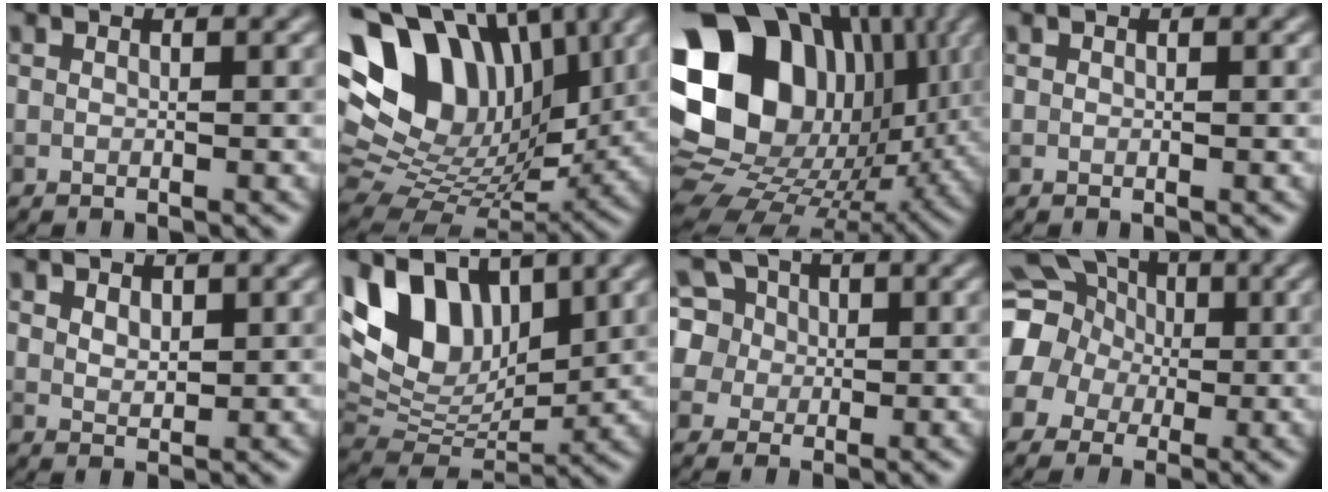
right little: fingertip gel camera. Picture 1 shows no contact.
{"total": 14.2, "force": [5.0, 9.8, 8.8], "torque": [-0.174, 0.015, 0.103]}
{"total": 19.2, "force": [4.1, 14.8, 11.5], "torque": [-0.215, 0.004, 0.096]}
{"total": 0.0}
{"total": 1.5, "force": [1.0, 0.9, 0.8], "torque": [-0.013, -0.001, 0.021]}
{"total": 8.2, "force": [3.9, 5.1, 5.2], "torque": [-0.098, -0.014, 0.071]}
{"total": 4.4, "force": [1.2, 4.0, 1.3], "torque": [-0.040, 0.028, 0.013]}
{"total": 18.0, "force": [2.0, 16.7, 6.3], "torque": [-0.174, 0.007, -0.002]}